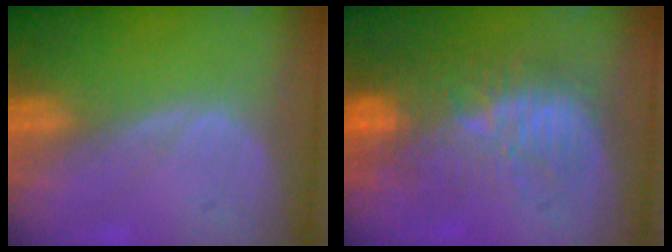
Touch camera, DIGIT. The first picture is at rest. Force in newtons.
{"total": 10.9, "press": 9.6, "slide": 5.1}